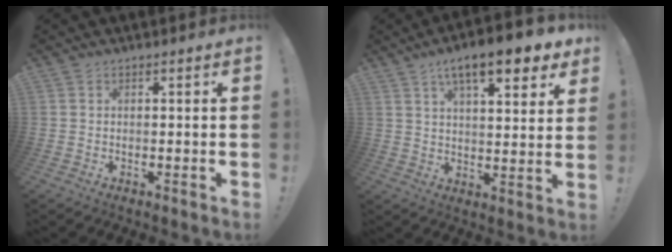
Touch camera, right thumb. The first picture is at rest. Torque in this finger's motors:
{"motor_torque": [0.13, 1.16, 1.37, 0.78, 0.08]}